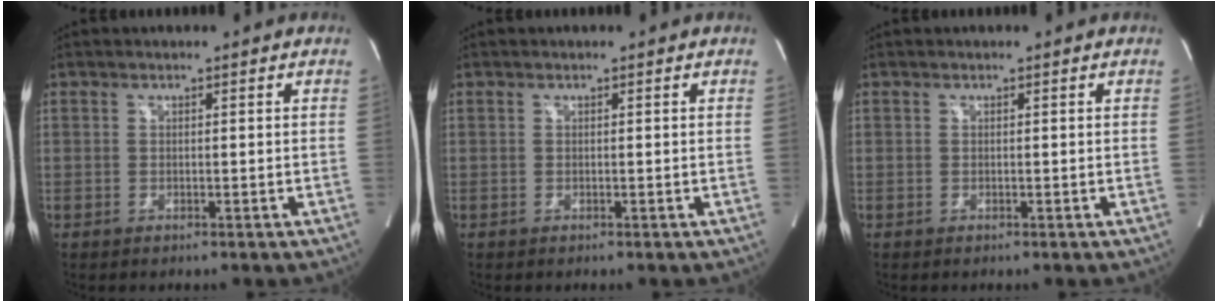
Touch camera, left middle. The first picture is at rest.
{"total": 0.0}
{"total": 0.0}